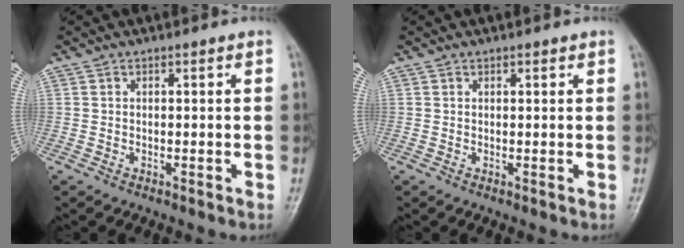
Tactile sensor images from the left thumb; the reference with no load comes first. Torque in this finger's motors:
{"motor_torque": [-0.20, 0.06, -0.37, 0.06, -0.02]}